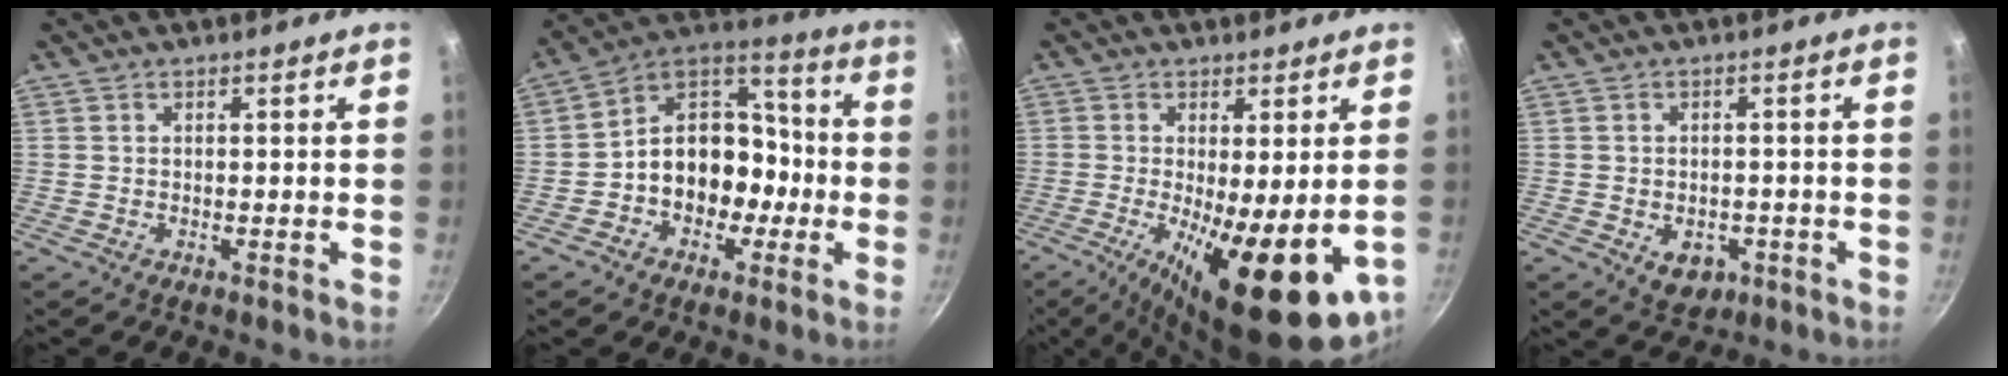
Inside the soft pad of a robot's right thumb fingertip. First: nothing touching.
{"total": 14.8, "force": [-3.4, 11.6, 8.4], "torque": [-0.070, 0.065, -0.068]}
{"total": 17.8, "force": [-4.1, 5.6, 16.4], "torque": [-0.247, -0.019, -0.047]}
{"total": 5.7, "force": [-2.0, 4.2, 3.4], "torque": [-0.028, 0.009, -0.015]}